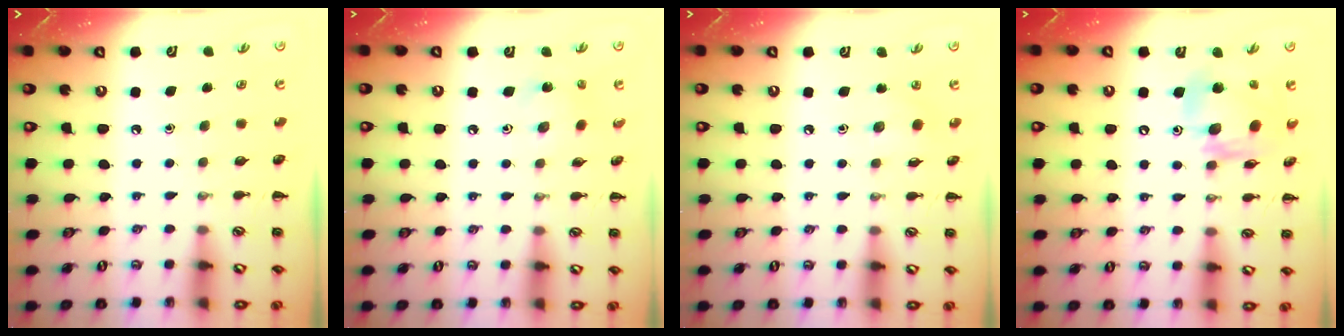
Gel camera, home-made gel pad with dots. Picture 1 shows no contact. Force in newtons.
{"total": 2.7, "press": 2.7, "slide": 0.6}
{"total": 2.3, "press": 2.2, "slide": 0.8}
{"total": 13.1, "press": 12.5, "slide": 3.8}